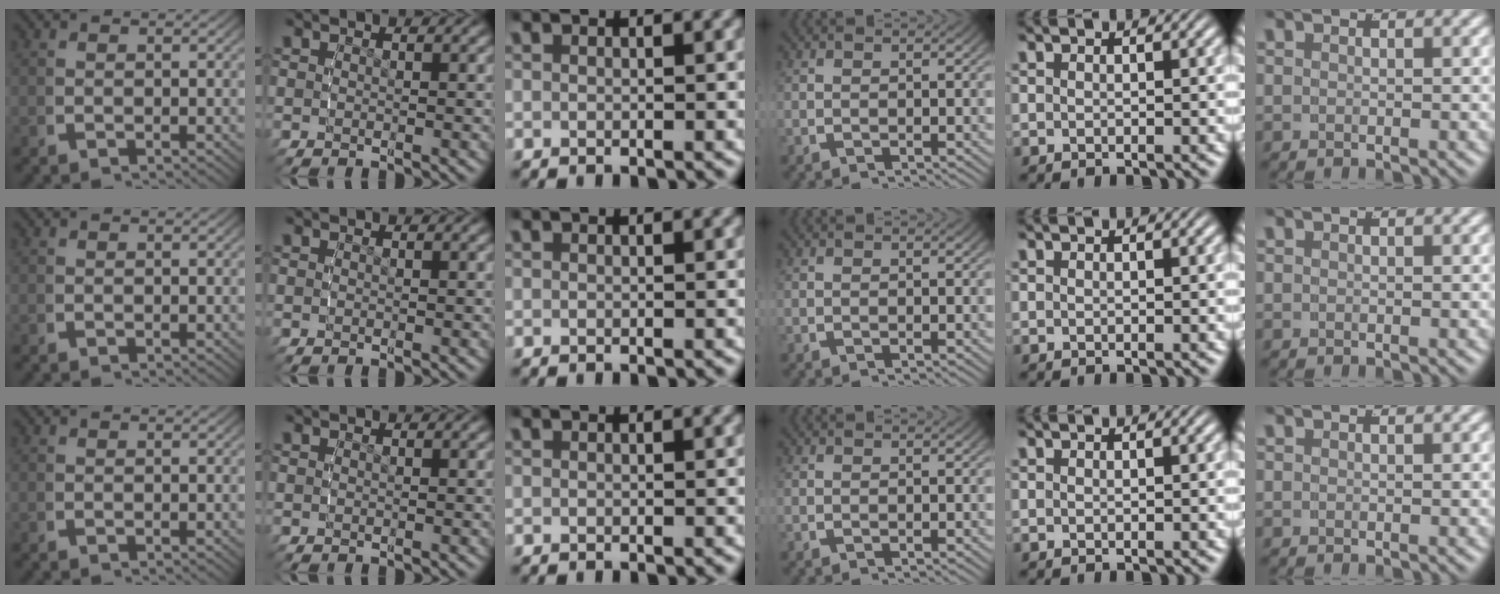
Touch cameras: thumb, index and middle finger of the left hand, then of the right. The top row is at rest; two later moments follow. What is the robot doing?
{"motion": "reach", "object": "paper towel"}